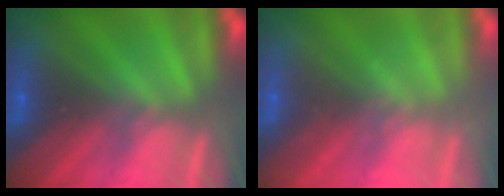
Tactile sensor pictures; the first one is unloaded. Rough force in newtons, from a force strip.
{"total": 2.4}